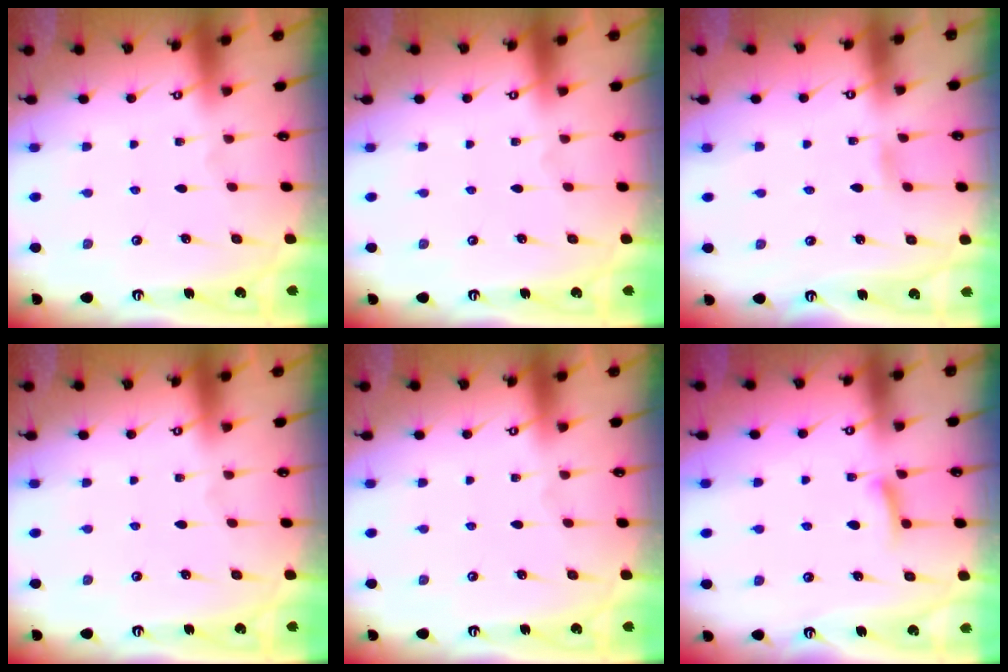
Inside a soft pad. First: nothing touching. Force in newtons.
{"total": 0.0}
{"total": 2.0, "press": 2.0, "slide": 0.2}
{"total": 0.0}
{"total": 0.0}
{"total": 6.0, "press": 5.9, "slide": 0.7}